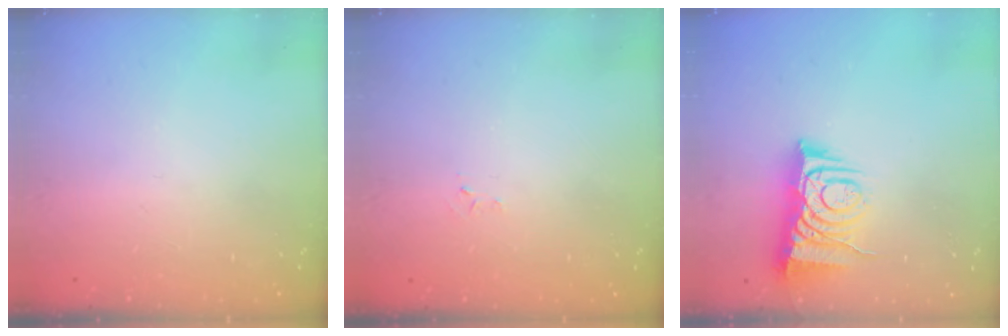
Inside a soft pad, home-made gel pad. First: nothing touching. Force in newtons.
{"total": 2.6, "press": 2.6, "slide": 0.4}
{"total": 9.1, "press": 9.0, "slide": 1.0}